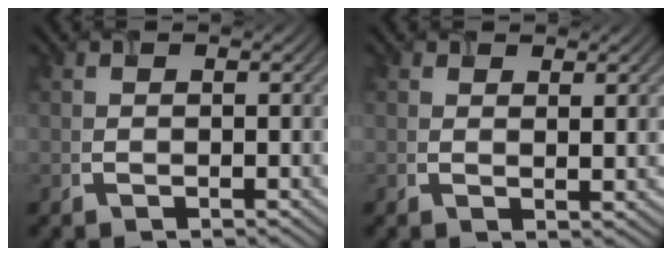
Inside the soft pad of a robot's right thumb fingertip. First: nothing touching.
{"total": 1.0, "force": [0.9, 0.2, 0.4], "torque": [-0.008, -0.006, 0.023]}